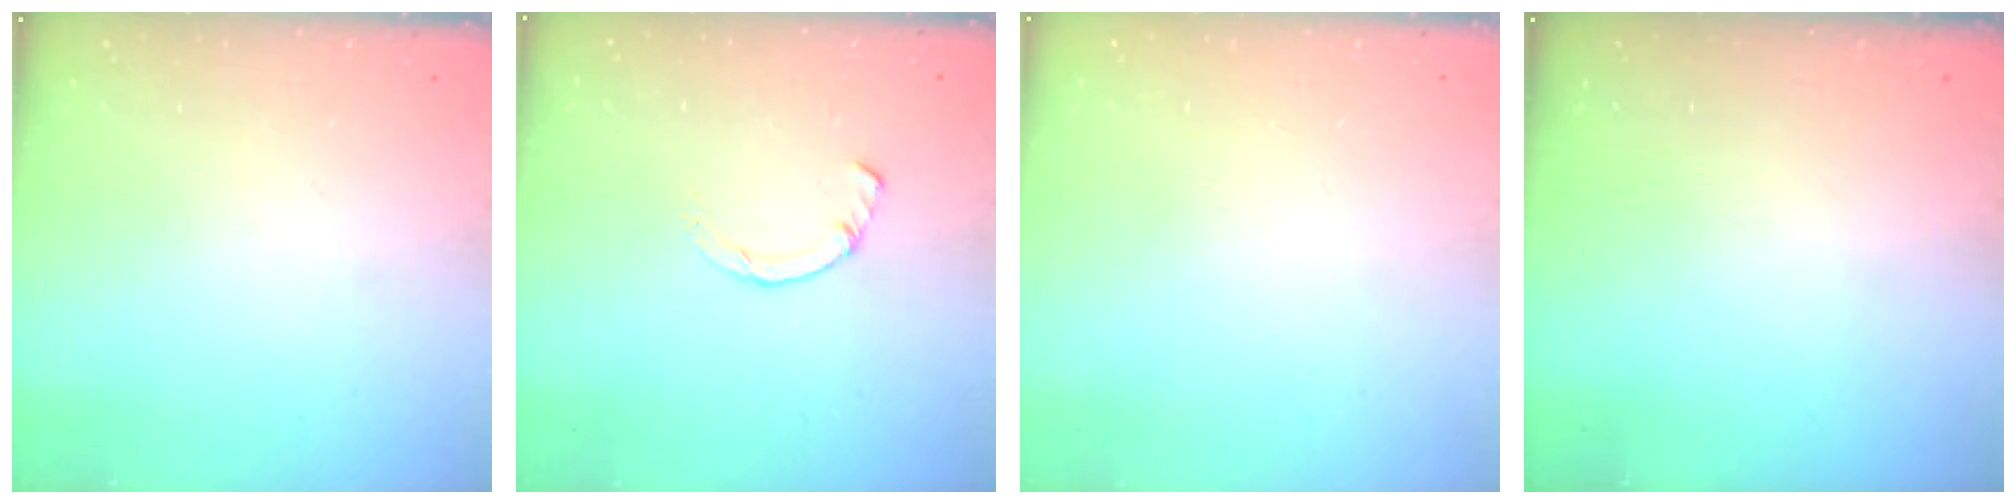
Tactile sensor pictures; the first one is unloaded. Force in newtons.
{"total": 2.3, "press": 2.3, "slide": 0.1}
{"total": 2.6, "press": 2.6, "slide": 0.2}
{"total": 0.0}